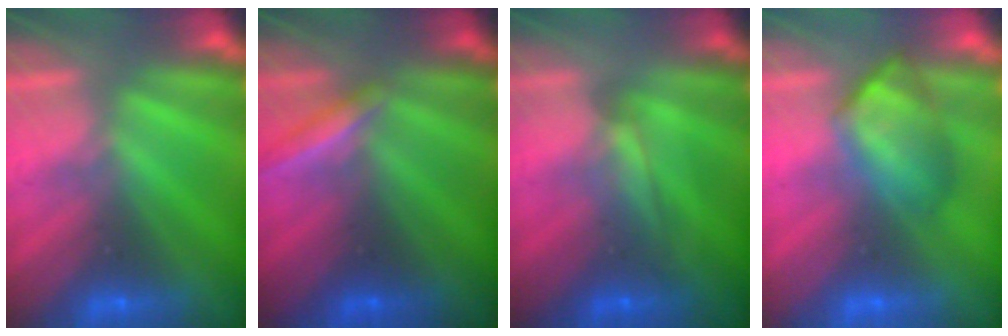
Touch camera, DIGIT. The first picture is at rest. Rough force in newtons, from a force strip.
{"total": 1.9}
{"total": 1.6}
{"total": 4.7}